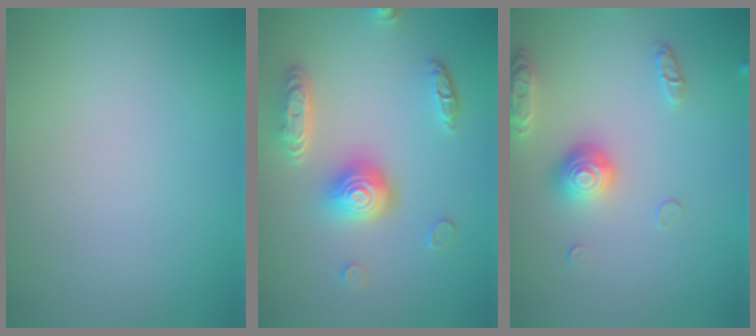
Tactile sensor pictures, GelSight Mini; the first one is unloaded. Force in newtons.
{"total": 4.9, "press": 3.8, "slide": 3.2}
{"total": 3.6, "press": 2.9, "slide": 2.2}